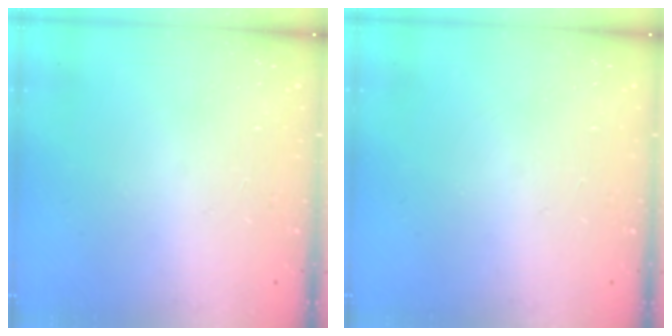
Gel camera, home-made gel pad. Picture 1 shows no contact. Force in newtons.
{"total": 0.0}